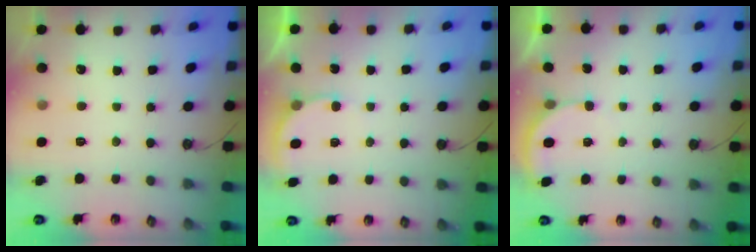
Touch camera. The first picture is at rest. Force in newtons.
{"total": 3.5, "press": 3.4, "slide": 0.3}
{"total": 2.3, "press": 2.3, "slide": 0.2}